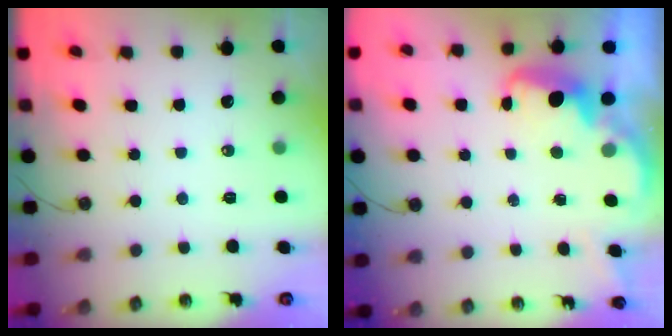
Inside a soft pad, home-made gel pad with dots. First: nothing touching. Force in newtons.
{"total": 2.6, "press": 2.6, "slide": 0.5}